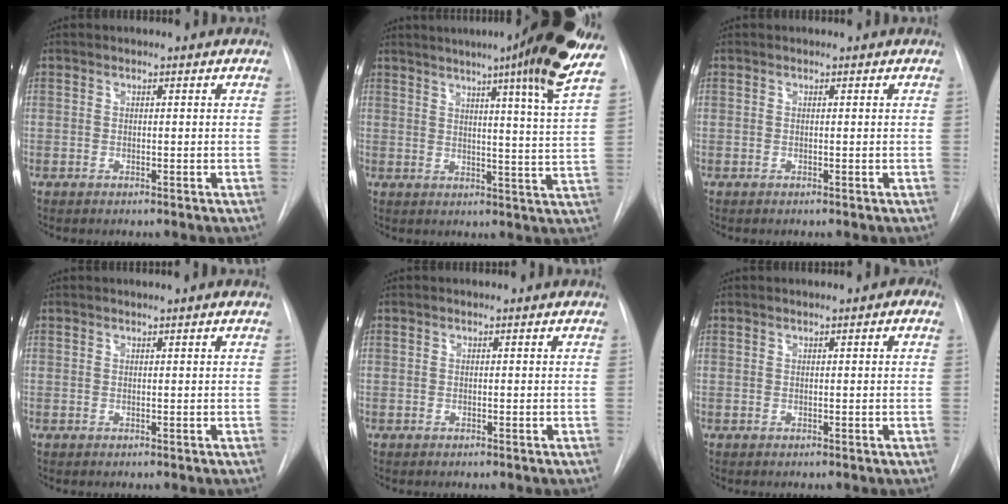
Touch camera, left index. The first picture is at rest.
{"total": 19.0, "force": [14.0, -1.9, 12.7], "torque": [-0.181, -0.032, 0.164]}
{"total": 0.0}
{"total": 0.8, "force": [0.5, -0.2, 0.6], "torque": [-0.013, 0.000, 0.011]}
{"total": 0.0}
{"total": 1.7, "force": [0.7, 0.4, 1.6], "torque": [-0.023, 0.007, 0.007]}